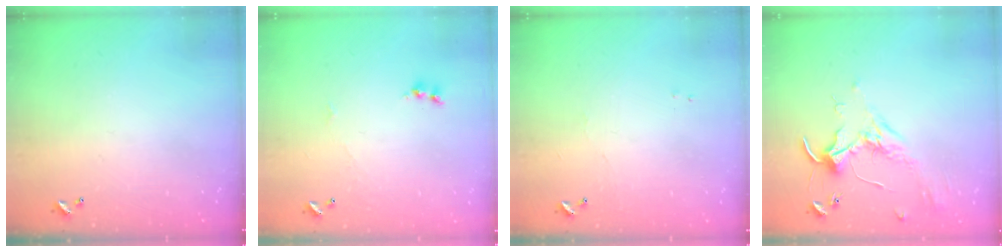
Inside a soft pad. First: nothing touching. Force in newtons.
{"total": 1.6, "press": 1.6, "slide": 0.2}
{"total": 1.2, "press": 1.1, "slide": 0.3}
{"total": 1.7, "press": 1.7, "slide": 0.4}